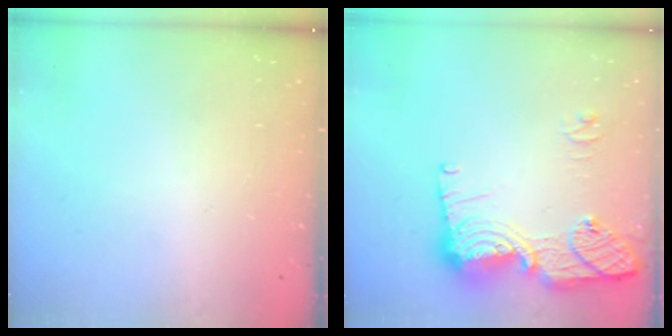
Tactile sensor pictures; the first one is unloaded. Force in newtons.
{"total": 15.6, "press": 15.6, "slide": 1.3}